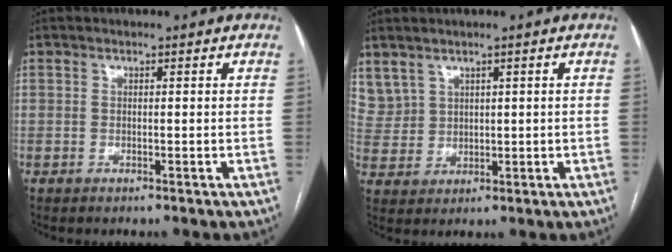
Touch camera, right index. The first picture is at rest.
{"total": 6.8, "force": [4.2, 5.1, 1.6], "torque": [-0.051, 0.018, 0.102]}